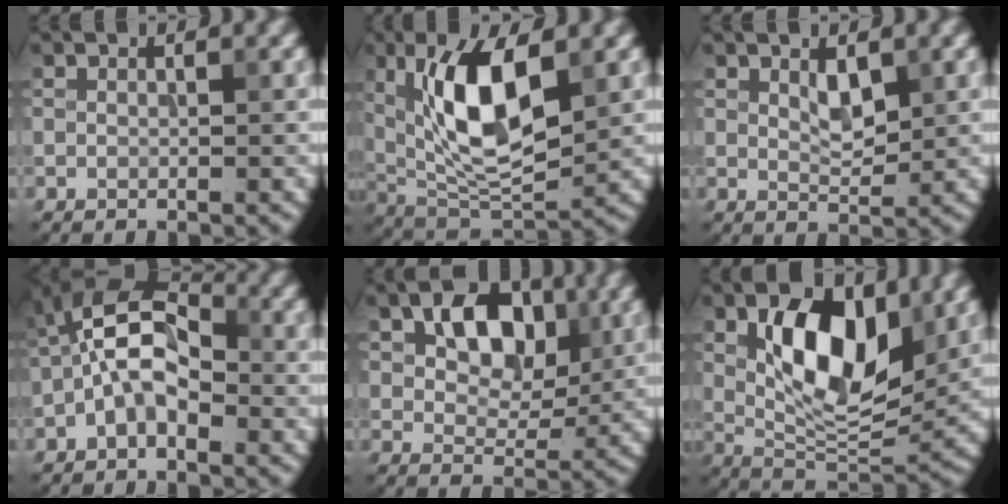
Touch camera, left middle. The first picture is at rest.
{"total": 9.6, "force": [2.3, 4.1, 8.4], "torque": [-0.152, -0.004, 0.042]}
{"total": 2.1, "force": [0.9, 1.0, 1.6], "torque": [-0.028, -0.004, 0.018]}
{"total": 6.3, "force": [-1.3, 3.4, 5.1], "torque": [-0.101, 0.018, -0.038]}
{"total": 6.2, "force": [2.0, 4.1, 4.2], "torque": [-0.065, 0.001, 0.023]}
{"total": 9.7, "force": [2.6, 5.0, 7.9], "torque": [-0.130, -0.006, 0.040]}